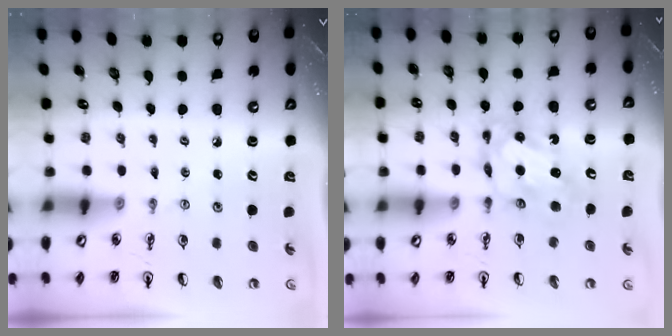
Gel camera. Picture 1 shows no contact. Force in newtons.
{"total": 7.8, "press": 7.7, "slide": 0.7}